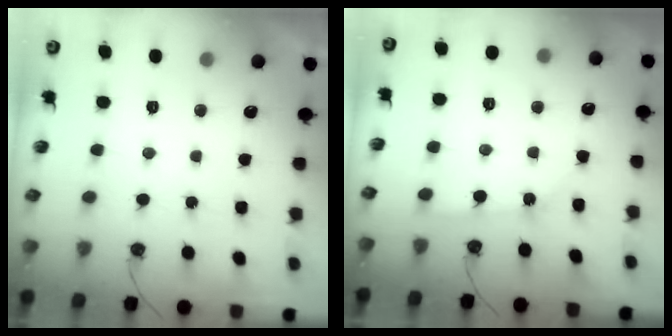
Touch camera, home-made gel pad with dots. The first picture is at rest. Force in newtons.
{"total": 2.8, "press": 2.8, "slide": 0.3}